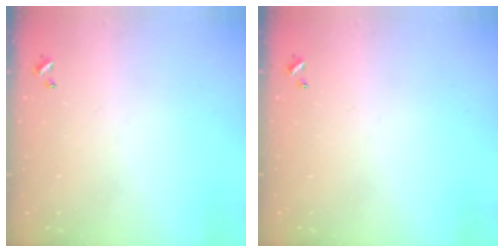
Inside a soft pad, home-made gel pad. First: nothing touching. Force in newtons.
{"total": 0.0}